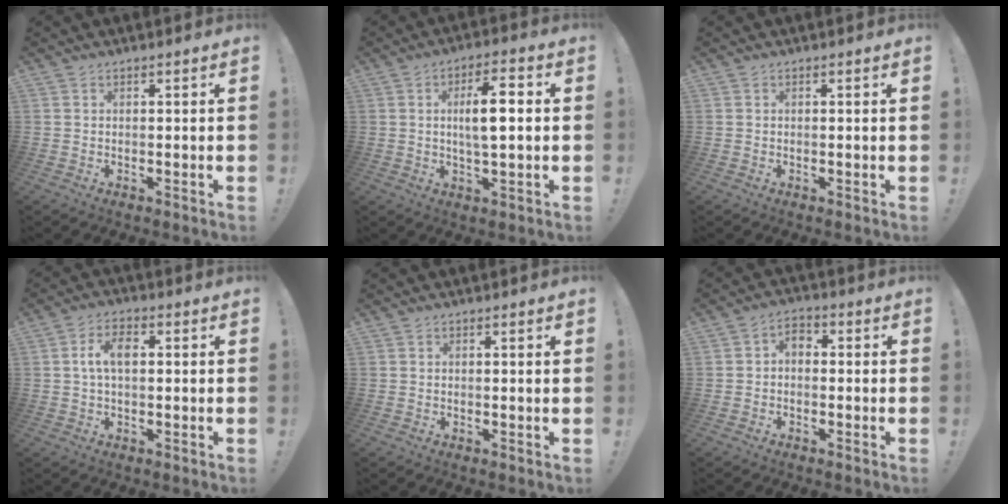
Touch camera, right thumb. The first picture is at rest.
{"total": 8.8, "force": [1.0, 2.8, 8.3], "torque": [-0.133, 0.002, 0.009]}
{"total": 0.0}
{"total": 6.2, "force": [0.8, 3.2, 5.3], "torque": [-0.087, 0.012, 0.011]}
{"total": 0.7, "force": [0.3, -0.3, 0.5], "torque": [-0.003, -0.004, 0.003]}
{"total": 3.3, "force": [-0.9, 2.3, 2.2], "torque": [-0.041, 0.008, -0.017]}